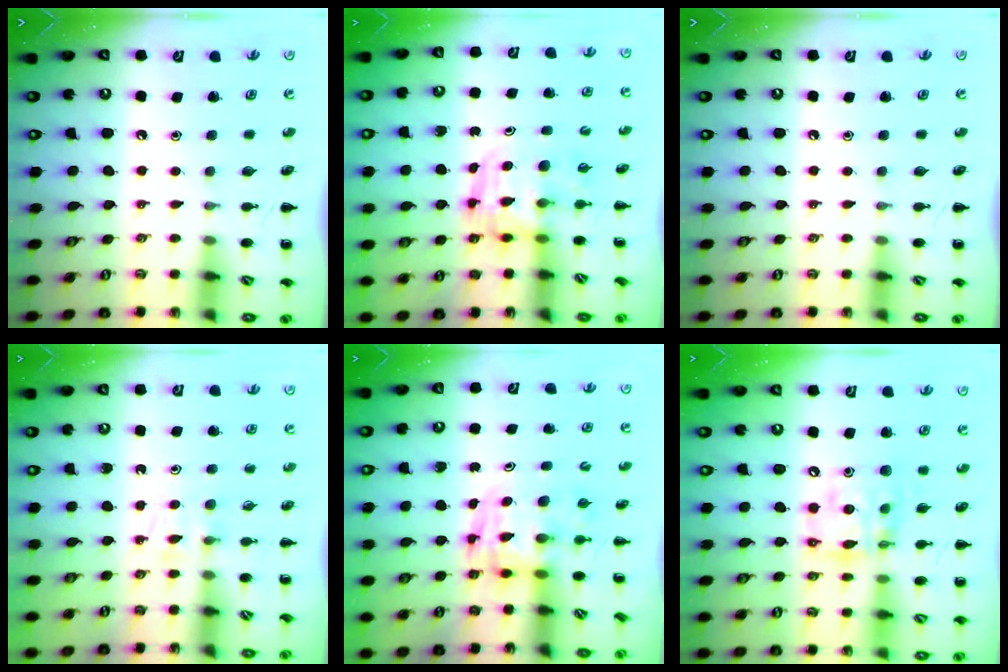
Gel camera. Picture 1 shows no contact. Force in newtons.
{"total": 3.4, "press": 3.3, "slide": 0.6}
{"total": 0.0}
{"total": 3.3, "press": 3.0, "slide": 1.3}
{"total": 3.5, "press": 3.4, "slide": 0.5}
{"total": 13.7, "press": 13.2, "slide": 3.6}